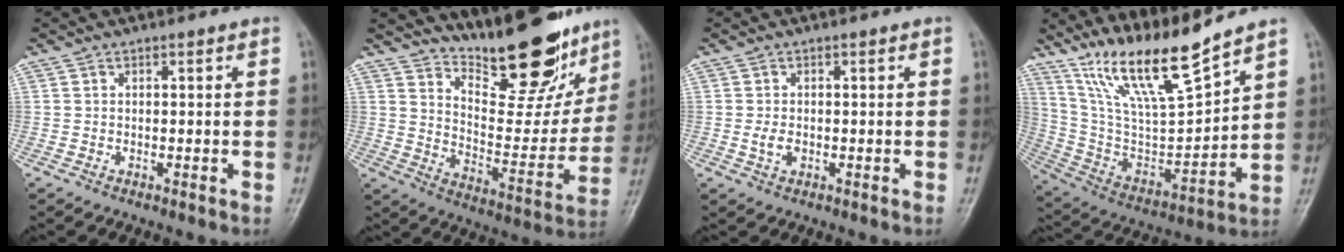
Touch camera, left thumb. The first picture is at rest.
{"total": 19.6, "force": [15.6, 6.5, 10.0], "torque": [-0.093, -0.111, 0.237]}
{"total": 2.2, "force": [-0.2, 1.5, 1.6], "torque": [-0.030, -0.002, -0.003]}
{"total": 16.6, "force": [13.5, 1.6, 9.6], "torque": [-0.161, -0.077, 0.270]}